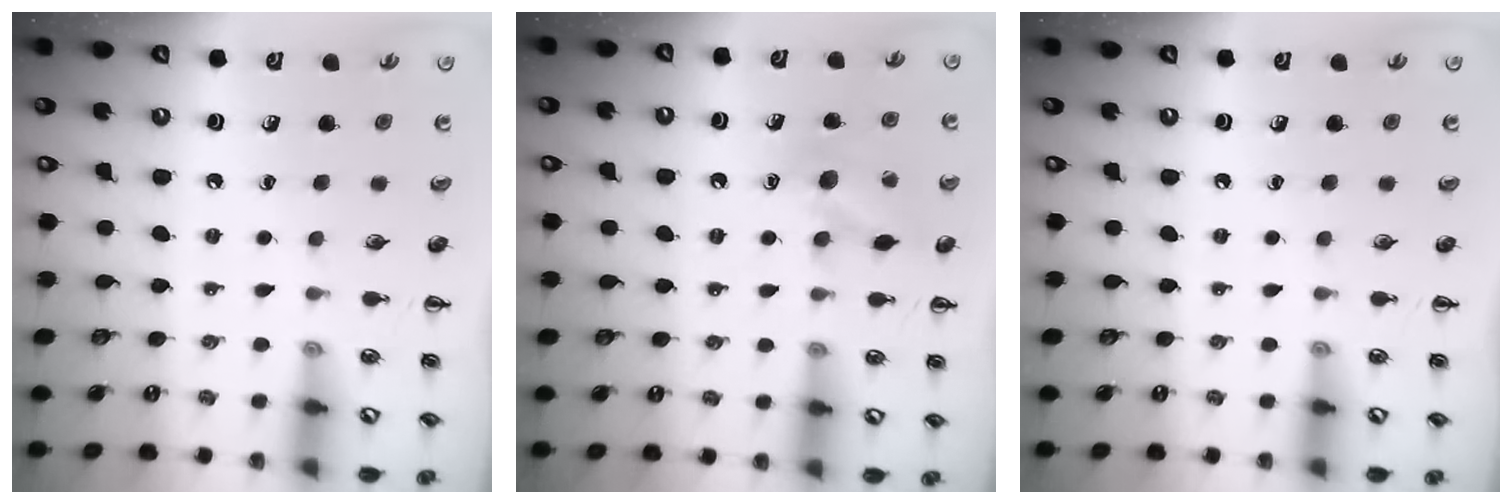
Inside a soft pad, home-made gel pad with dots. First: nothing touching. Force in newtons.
{"total": 11.1, "press": 11.0, "slide": 1.7}
{"total": 0.0}